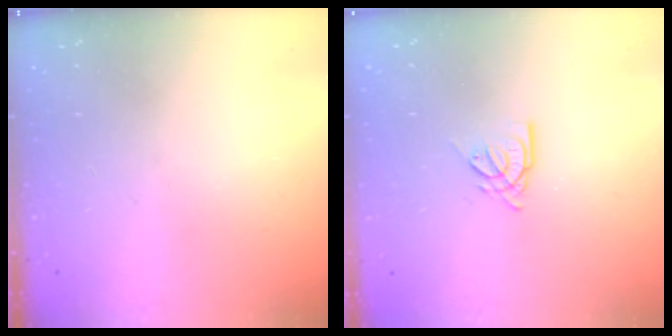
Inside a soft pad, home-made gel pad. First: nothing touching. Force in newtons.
{"total": 4.2, "press": 4.1, "slide": 0.4}